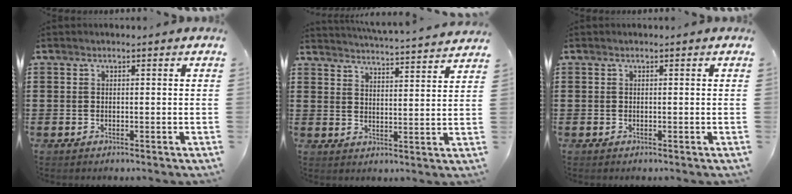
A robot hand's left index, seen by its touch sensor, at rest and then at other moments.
{"total": 4.3, "force": [4.2, -0.7, 0.4], "torque": [-0.019, -0.037, 0.068]}
{"total": 0.0}